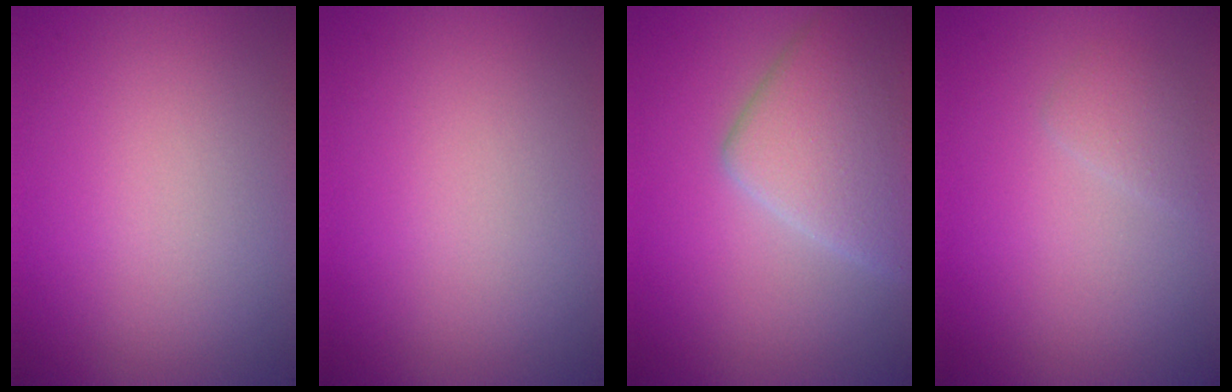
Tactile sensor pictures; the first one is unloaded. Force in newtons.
{"total": 0.0}
{"total": 6.7, "press": 6.7, "slide": 0.2}
{"total": 1.2, "press": 1.2, "slide": 0.1}